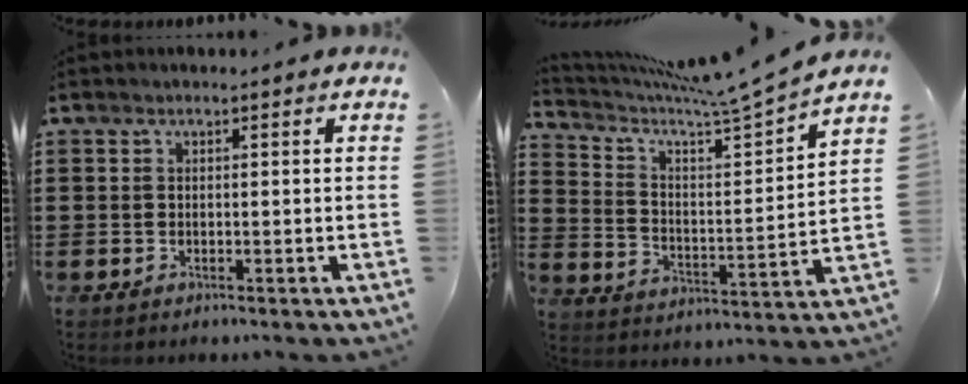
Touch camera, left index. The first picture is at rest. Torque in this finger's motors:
{"motor_torque": [0.04, 0.00, 0.08, 0.20]}